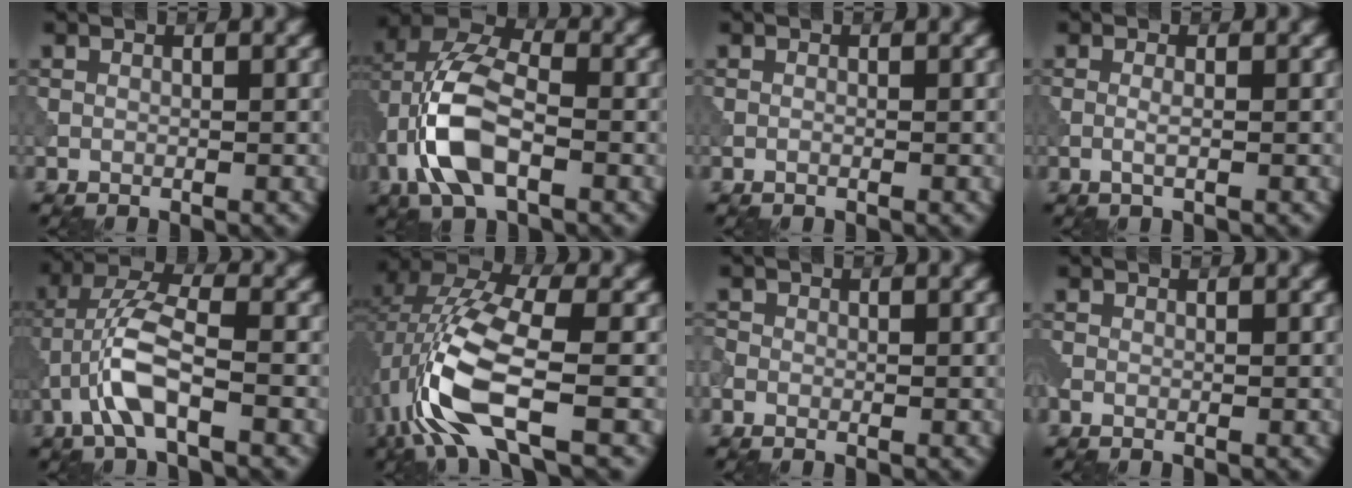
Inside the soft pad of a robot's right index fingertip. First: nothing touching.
{"total": 8.0, "force": [-2.2, 4.1, 6.5], "torque": [-0.142, 0.015, -0.051]}
{"total": 0.0}
{"total": 1.1, "force": [-0.1, 0.3, 1.1], "torque": [-0.021, -0.001, -0.005]}
{"total": 5.6, "force": [-2.2, 1.6, 4.9], "torque": [-0.107, 0.012, -0.049]}
{"total": 10.4, "force": [-2.9, 3.8, 9.3], "torque": [-0.207, 0.007, -0.061]}
{"total": 0.5, "force": [-0.4, 0.3, 0.1], "torque": [-0.004, -0.002, -0.011]}
{"total": 0.7, "force": [-0.3, 0.2, 0.5], "torque": [-0.007, -0.005, -0.009]}